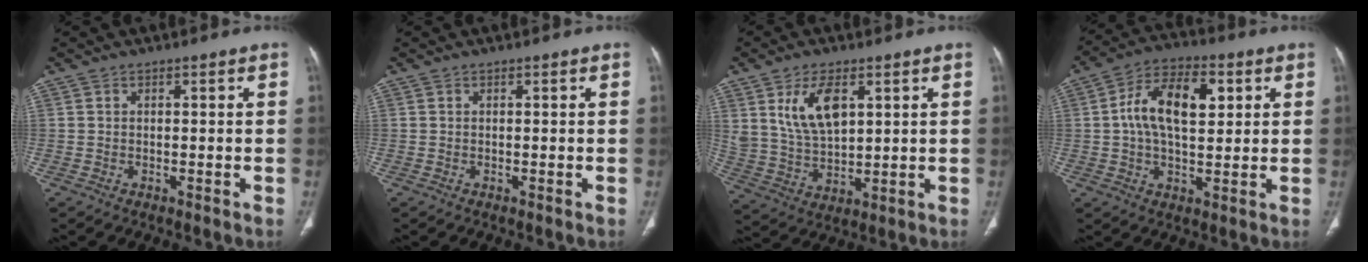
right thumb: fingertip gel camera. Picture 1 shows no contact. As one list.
[{"total": 0.0}, {"total": 10.6, "force": [4.3, 5.6, 7.9], "torque": [-0.140, -0.019, 0.094]}, {"total": 13.3, "force": [2.8, 7.2, 10.8], "torque": [-0.179, 0.012, 0.042]}]